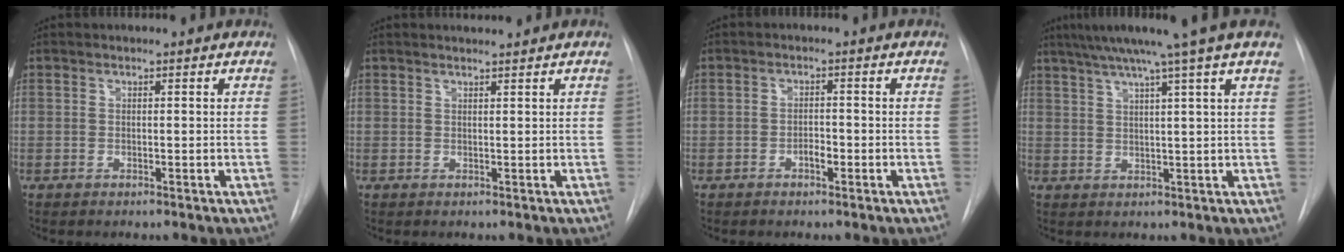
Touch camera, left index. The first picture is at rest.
{"total": 1.8, "force": [1.7, -0.3, 0.4], "torque": [-0.006, 0.005, 0.032]}
{"total": 1.8, "force": [-0.8, 0.8, 1.3], "torque": [-0.020, 0.004, -0.014]}
{"total": 10.3, "force": [7.6, -2.1, 6.6], "torque": [-0.103, 0.017, 0.100]}